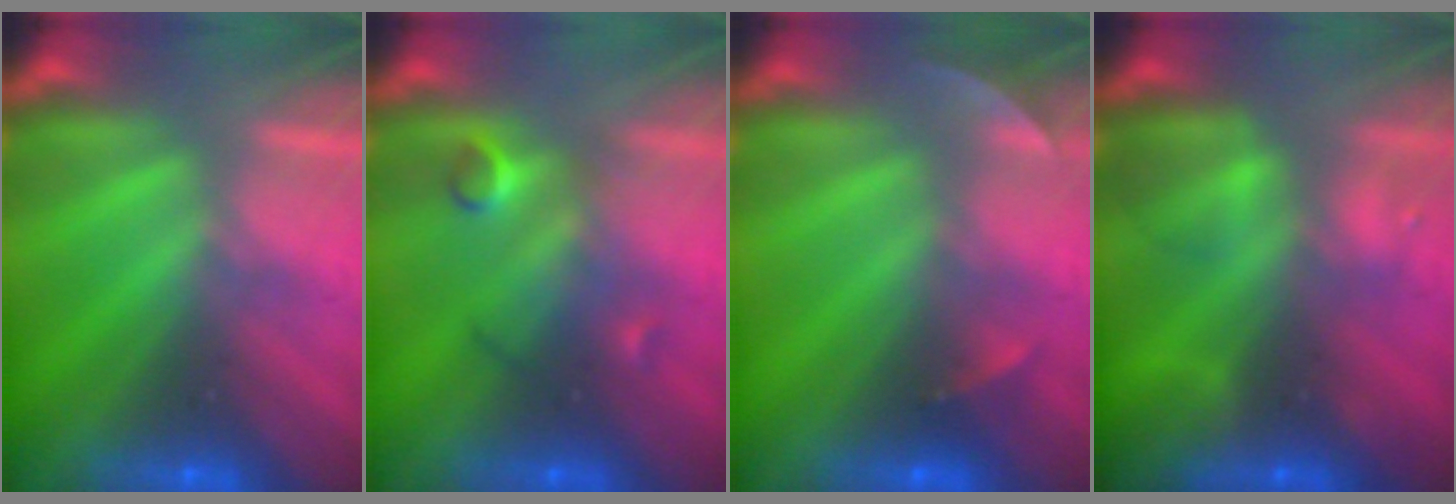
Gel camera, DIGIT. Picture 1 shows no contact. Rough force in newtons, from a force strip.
{"total": 2.9}
{"total": 1.9}
{"total": 7.3}